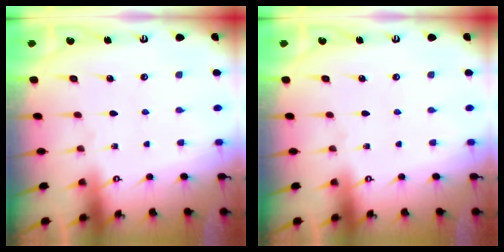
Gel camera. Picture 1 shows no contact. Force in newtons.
{"total": 0.0}